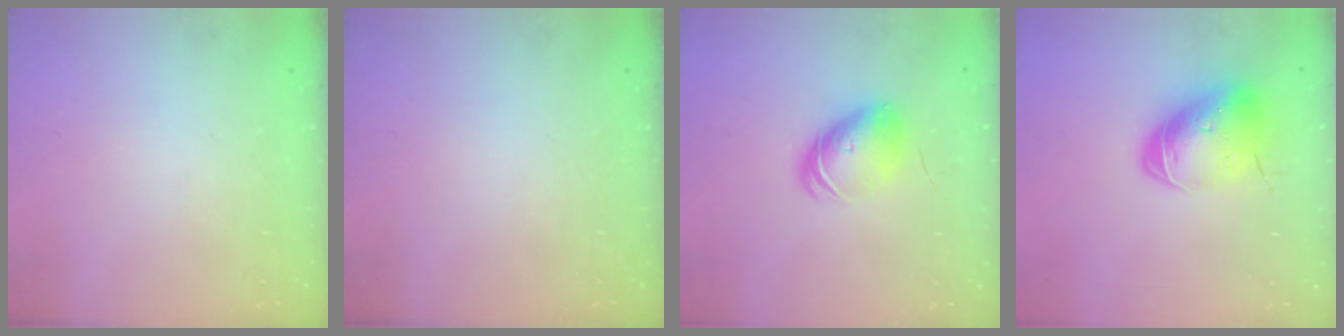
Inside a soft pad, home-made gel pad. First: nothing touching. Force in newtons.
{"total": 0.0}
{"total": 7.5, "press": 7.4, "slide": 1.2}
{"total": 13.6, "press": 13.4, "slide": 2.3}